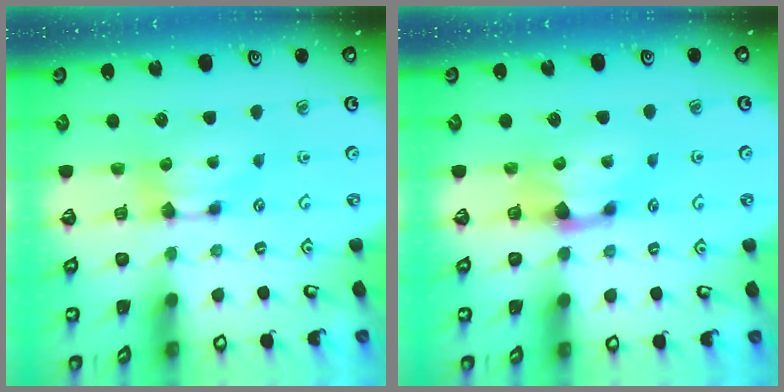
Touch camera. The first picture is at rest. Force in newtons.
{"total": 1.6, "press": 0.6, "slide": 1.5}